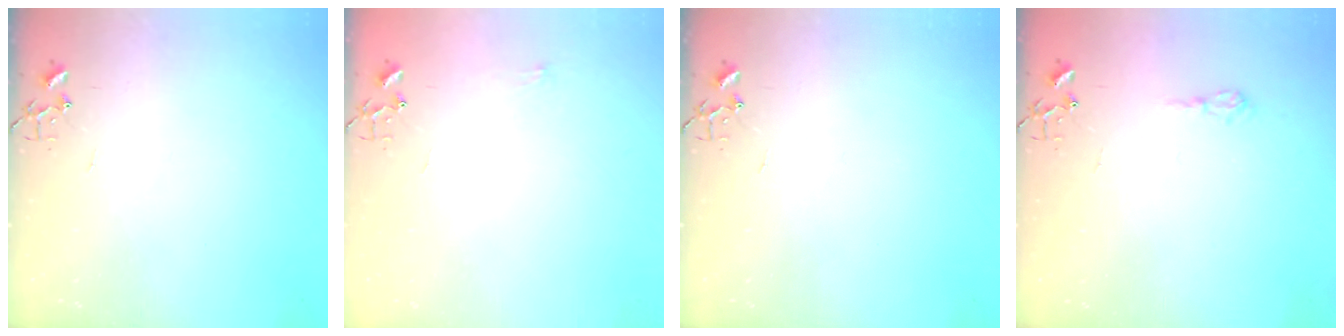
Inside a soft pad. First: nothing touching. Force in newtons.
{"total": 5.0, "press": 5.0, "slide": 0.7}
{"total": 0.0}
{"total": 6.1, "press": 6.1, "slide": 0.7}